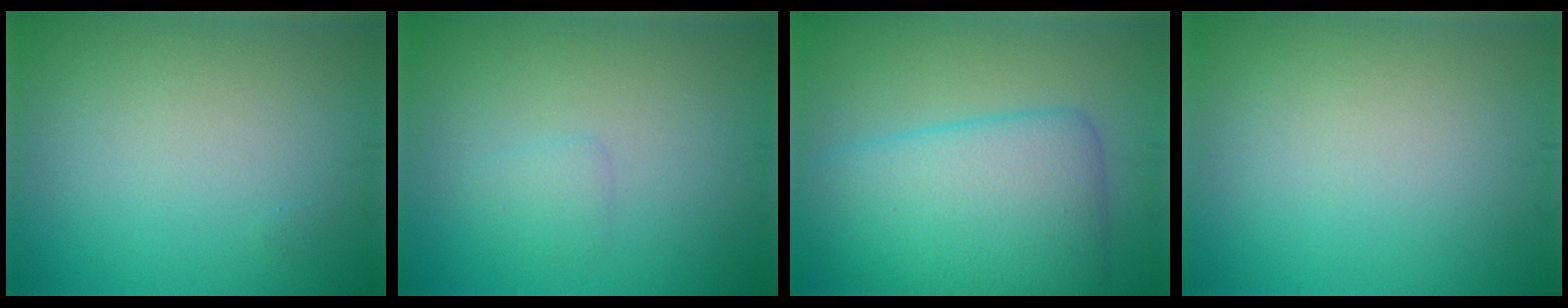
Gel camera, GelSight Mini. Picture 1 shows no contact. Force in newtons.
{"total": 1.1, "press": 1.1, "slide": 0.1}
{"total": 8.1, "press": 8.1, "slide": 0.2}
{"total": 0.0}